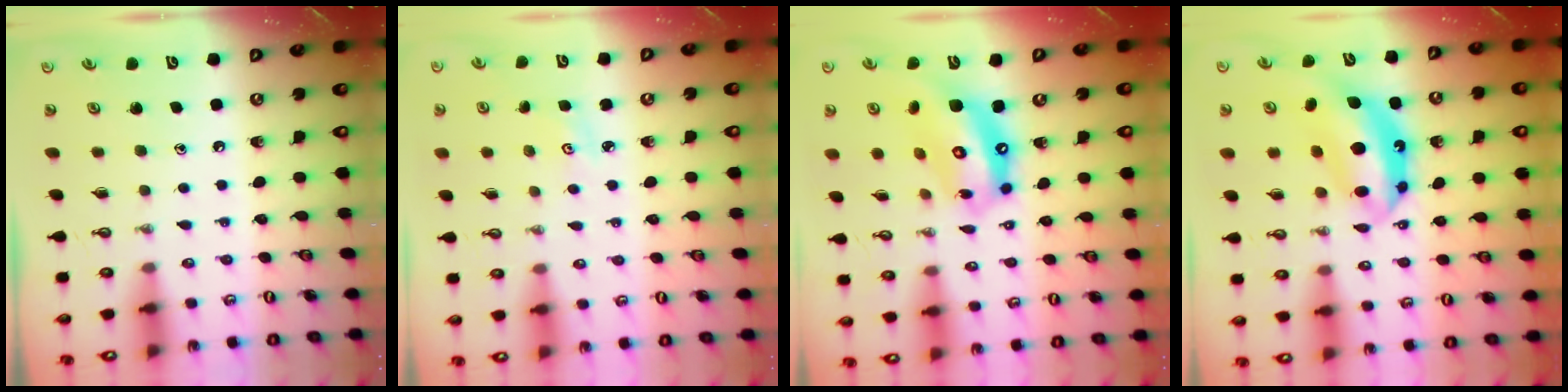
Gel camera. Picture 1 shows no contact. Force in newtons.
{"total": 2.8, "press": 2.7, "slide": 0.4}
{"total": 15.0, "press": 14.9, "slide": 1.6}
{"total": 13.6, "press": 13.5, "slide": 1.2}